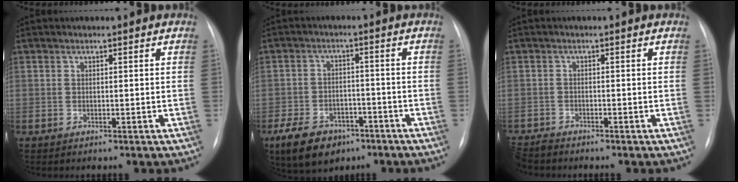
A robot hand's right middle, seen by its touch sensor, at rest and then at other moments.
{"total": 9.7, "force": [-6.1, 5.8, 4.7], "torque": [-0.089, 0.003, -0.095]}
{"total": 3.2, "force": [-3.2, 0.4, 0.3], "torque": [-0.002, -0.013, -0.060]}